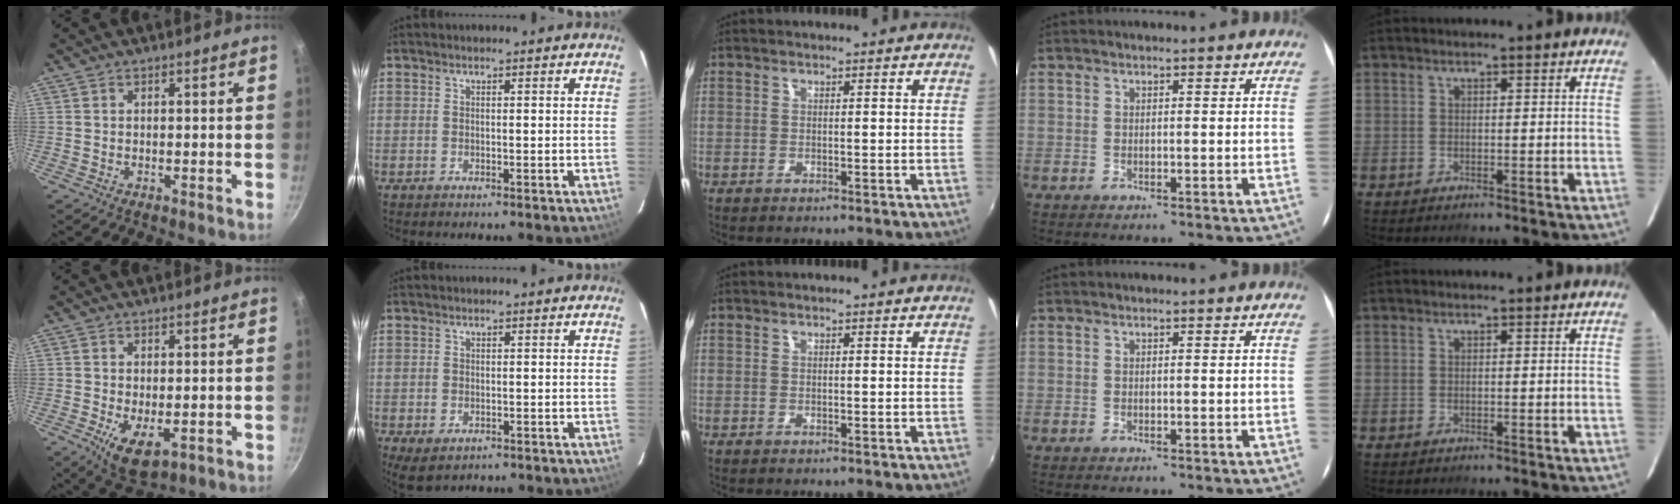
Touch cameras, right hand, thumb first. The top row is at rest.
{"thumb": {"total": 7.4, "force": [-2.0, 3.9, 6.0], "torque": [-0.094, -0.015, -0.020]}, "index": {"total": 3.3, "force": [-1.3, 2.4, 1.9], "torque": [-0.035, -0.009, -0.017]}}